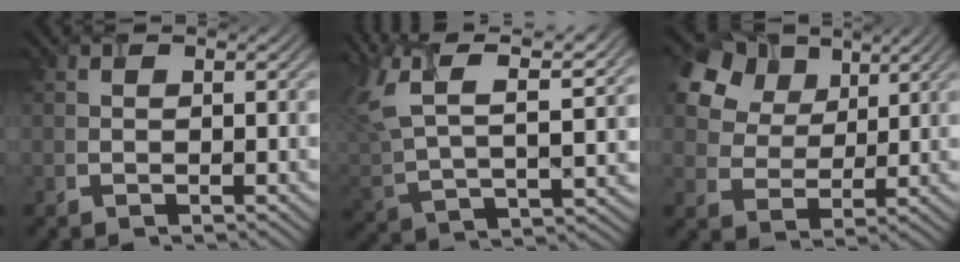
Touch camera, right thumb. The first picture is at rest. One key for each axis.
{"total": 13.0, "fx": 6.7, "fy": 5.9, "fz": 9.4, "tx": -0.218, "ty": 0.018, "tz": 0.121}
{"total": 11.1, "fx": 5.3, "fy": 7.7, "fz": 5.9, "tx": -0.143, "ty": 0.028, "tz": 0.092}